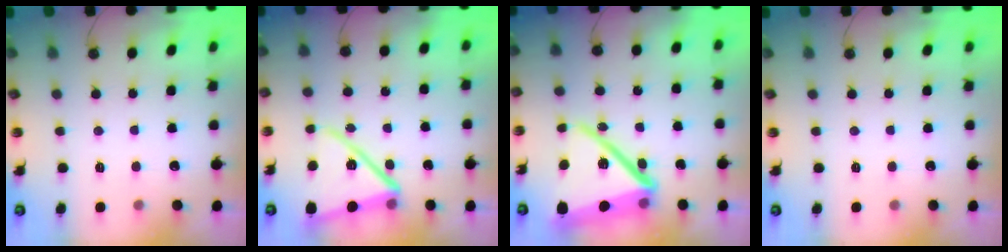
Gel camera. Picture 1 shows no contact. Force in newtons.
{"total": 14.8, "press": 14.6, "slide": 1.8}
{"total": 22.9, "press": 22.8, "slide": 1.7}
{"total": 0.0}